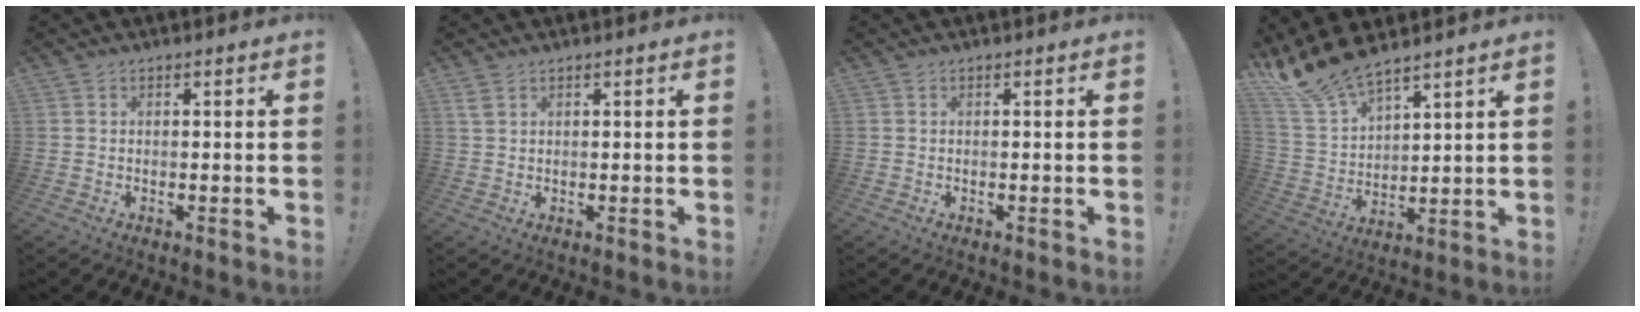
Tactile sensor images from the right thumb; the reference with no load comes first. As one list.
[{"total": 2.0, "force": [1.2, 0.8, 1.4], "torque": [-0.022, -0.003, 0.021]}, {"total": 0.0}, {"total": 13.4, "force": [11.7, 4.0, 5.2], "torque": [-0.118, -0.077, 0.219]}]